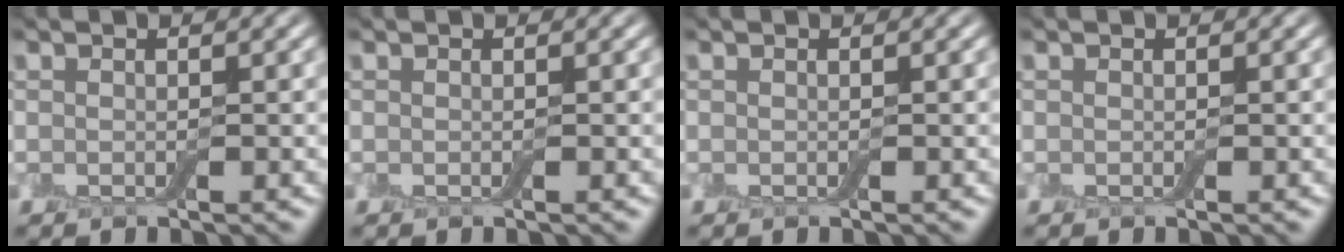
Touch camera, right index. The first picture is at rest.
{"total": 0.0}
{"total": 0.0}
{"total": 0.0}